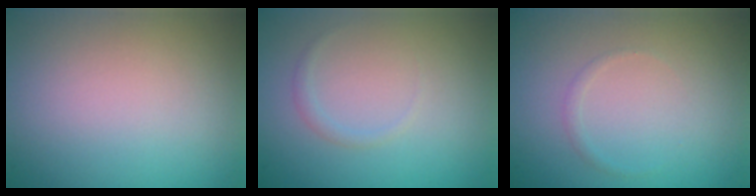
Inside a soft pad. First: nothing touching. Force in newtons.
{"total": 0.7, "press": 0.7, "slide": 0.1}
{"total": 0.6, "press": 0.6, "slide": 0.1}